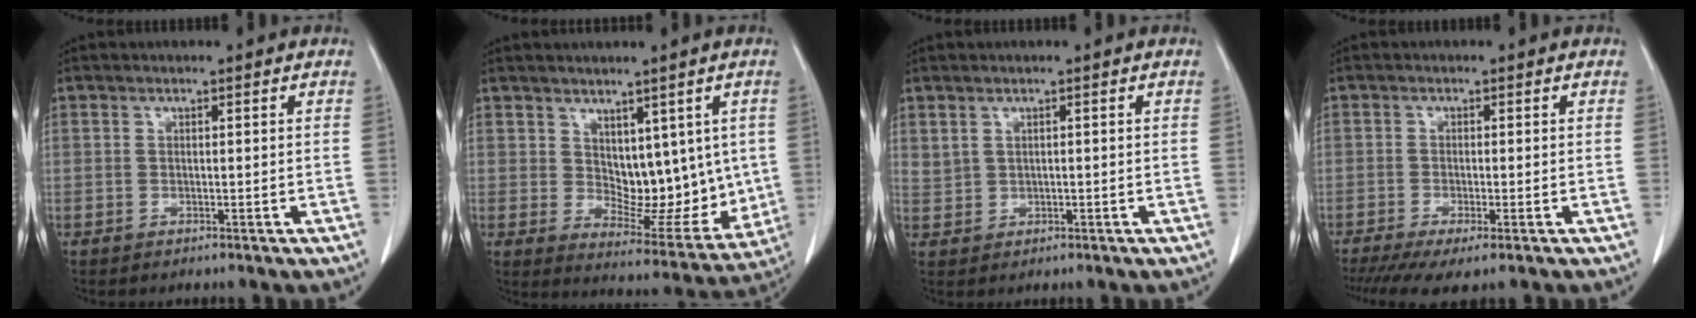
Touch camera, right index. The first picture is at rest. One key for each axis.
{"total": 10.2, "fx": 2.5, "fy": 6.0, "fz": 7.9, "tx": -0.091, "ty": -0.006, "tz": 0.057}
{"total": 1.5, "fx": 1.0, "fy": 0.9, "fz": 0.6, "tx": -0.013, "ty": 0.000, "tz": 0.027}
{"total": 6.5, "fx": -4.6, "fy": 0.9, "fz": 4.6, "tx": -0.069, "ty": -0.017, "tz": -0.074}